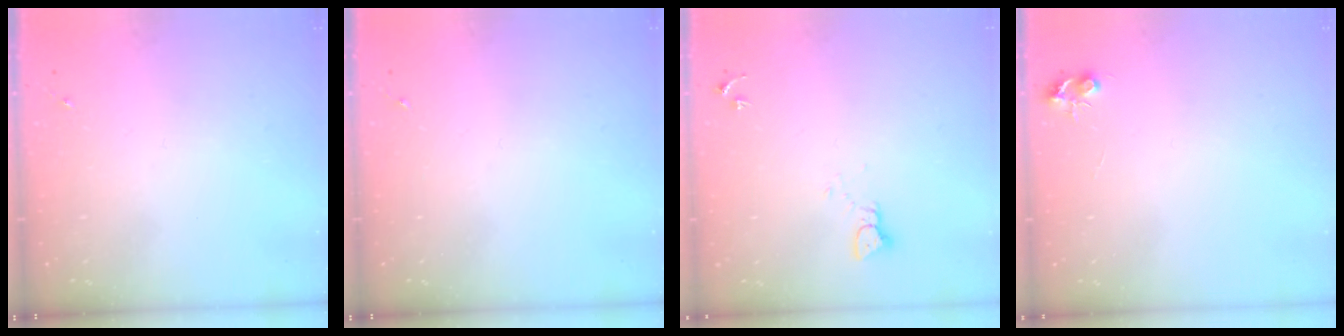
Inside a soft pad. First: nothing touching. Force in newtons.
{"total": 0.0}
{"total": 2.4, "press": 2.4, "slide": 0.2}
{"total": 5.3, "press": 5.3, "slide": 0.7}